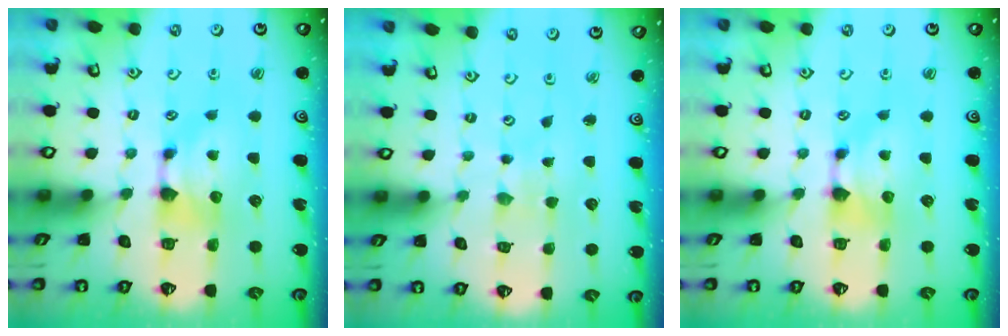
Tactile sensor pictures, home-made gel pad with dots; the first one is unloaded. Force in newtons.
{"total": 4.7, "press": 4.7, "slide": 0.3}
{"total": 0.0}